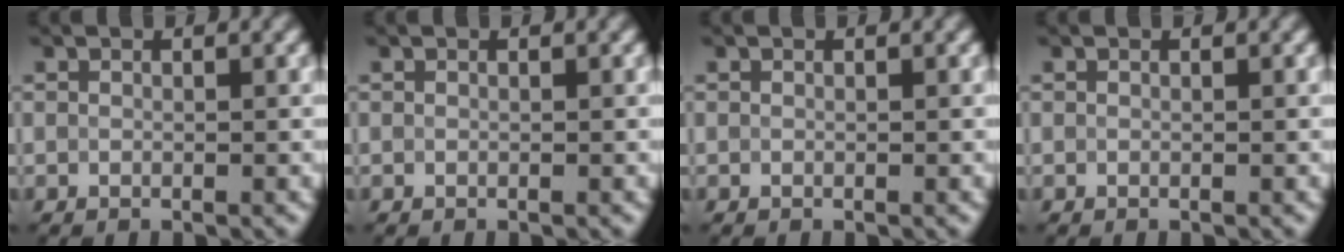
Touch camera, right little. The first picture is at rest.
{"total": 0.0}
{"total": 0.0}
{"total": 0.0}